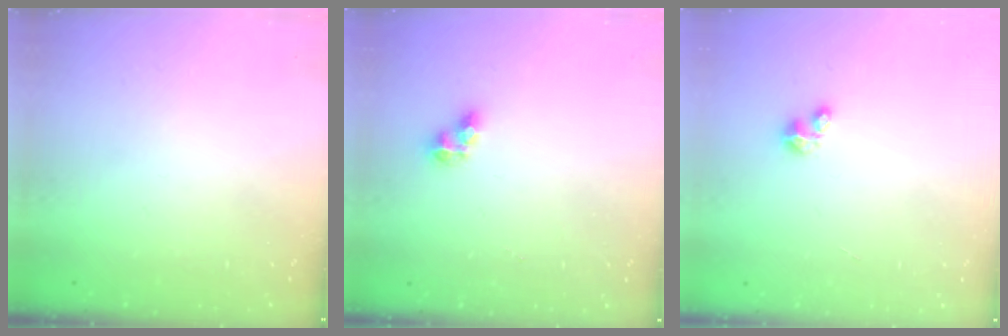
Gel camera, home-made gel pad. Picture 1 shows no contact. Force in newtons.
{"total": 6.7, "press": 6.7, "slide": 0.8}
{"total": 2.5, "press": 2.5, "slide": 0.3}